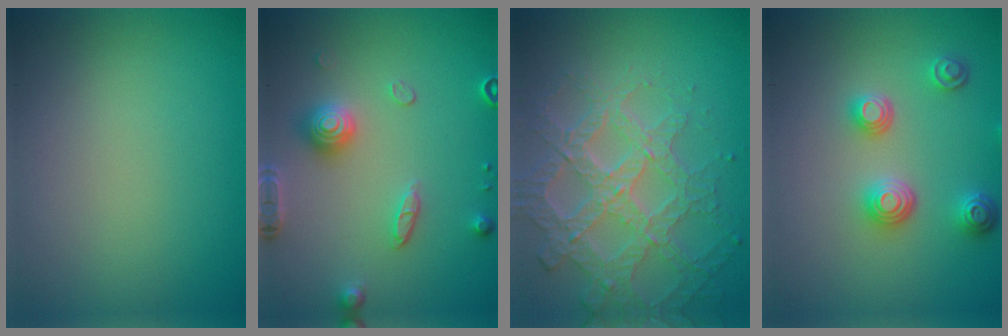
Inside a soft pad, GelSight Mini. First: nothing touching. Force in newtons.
{"total": 3.6, "press": 3.3, "slide": 1.4}
{"total": 4.5, "press": 4.3, "slide": 1.2}
{"total": 3.4, "press": 3.0, "slide": 1.4}